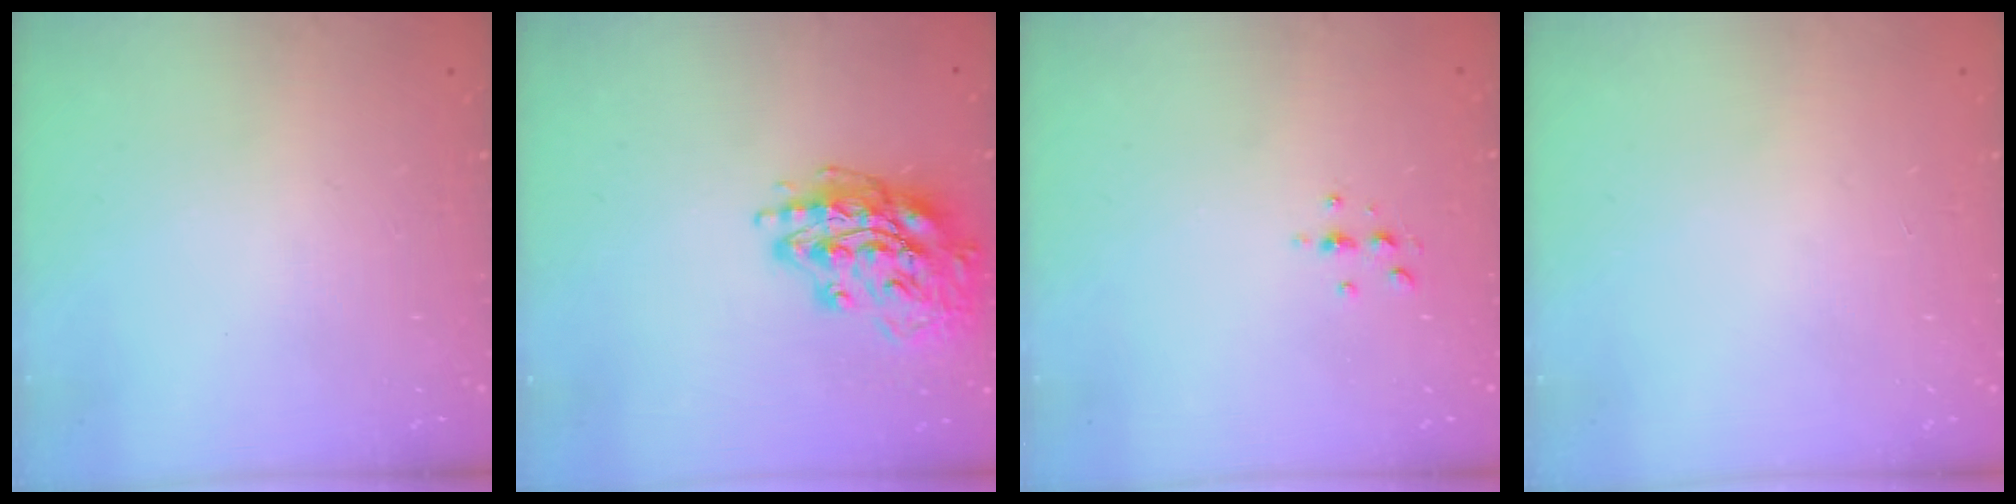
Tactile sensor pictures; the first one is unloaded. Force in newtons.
{"total": 15.6, "press": 15.6, "slide": 1.3}
{"total": 3.3, "press": 3.2, "slide": 0.4}
{"total": 0.0}